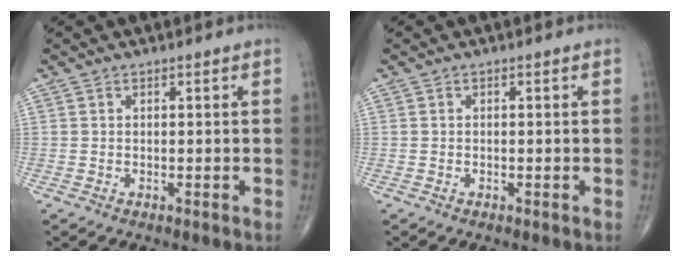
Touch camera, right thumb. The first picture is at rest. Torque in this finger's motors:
{"motor_torque": [0.21, 0.02, -0.02, 0.02, -0.05]}